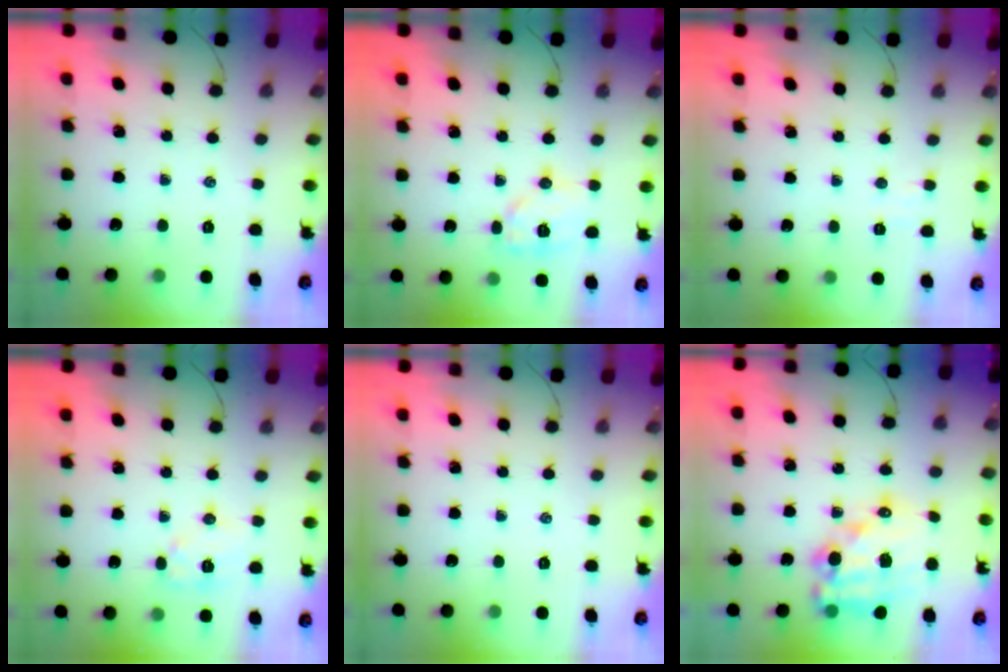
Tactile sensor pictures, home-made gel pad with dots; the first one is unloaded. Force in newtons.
{"total": 9.5, "press": 9.5, "slide": 0.3}
{"total": 2.5, "press": 2.4, "slide": 0.7}
{"total": 7.7, "press": 7.7, "slide": 0.4}
{"total": 0.0}
{"total": 14.8, "press": 14.5, "slide": 3.0}